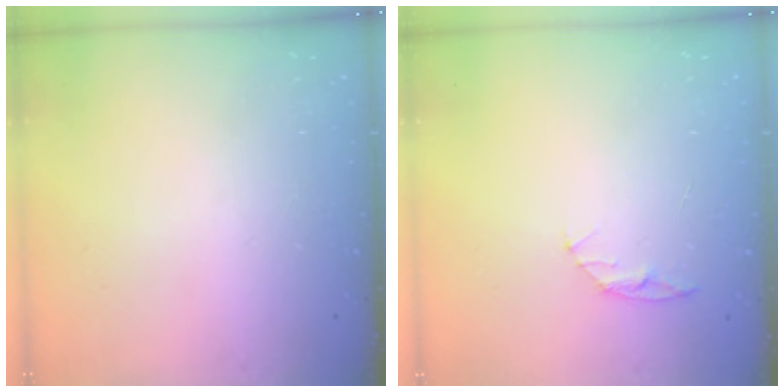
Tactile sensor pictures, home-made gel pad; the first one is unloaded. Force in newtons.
{"total": 5.7, "press": 5.6, "slide": 0.7}